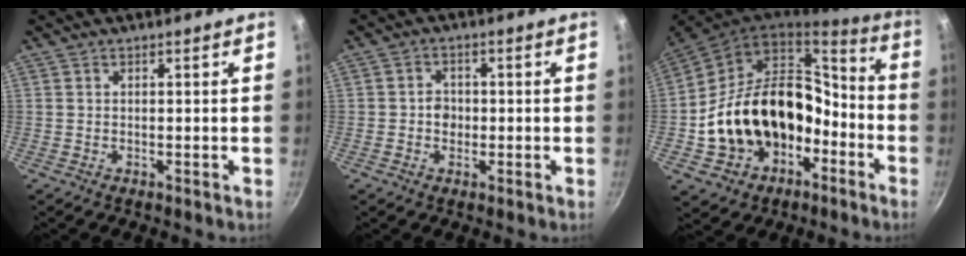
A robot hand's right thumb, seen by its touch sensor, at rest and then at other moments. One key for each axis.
{"total": 2.9, "fx": -0.4, "fy": 2.5, "fz": 1.4, "tx": -0.005, "ty": 0.009, "tz": -0.008}
{"total": 22.7, "fx": -5.4, "fy": 16.8, "fz": 14.3, "tx": -0.217, "ty": 0.077, "tz": -0.070}